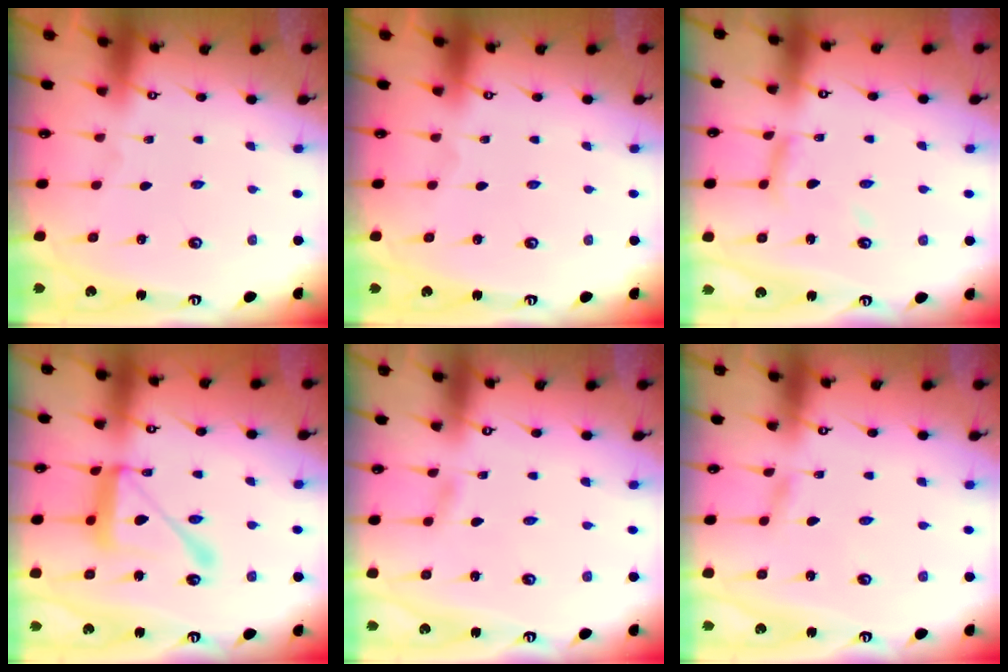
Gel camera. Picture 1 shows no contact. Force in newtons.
{"total": 0.0}
{"total": 7.2, "press": 7.2, "slide": 0.5}
{"total": 14.1, "press": 14.1, "slide": 1.0}
{"total": 2.2, "press": 2.2, "slide": 0.3}
{"total": 1.5, "press": 1.5, "slide": 0.1}